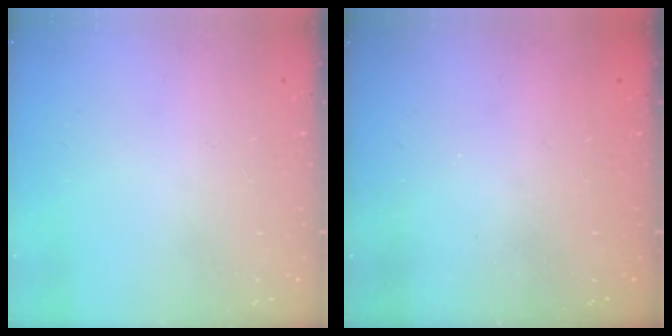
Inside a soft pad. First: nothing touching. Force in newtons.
{"total": 2.4, "press": 2.2, "slide": 0.8}